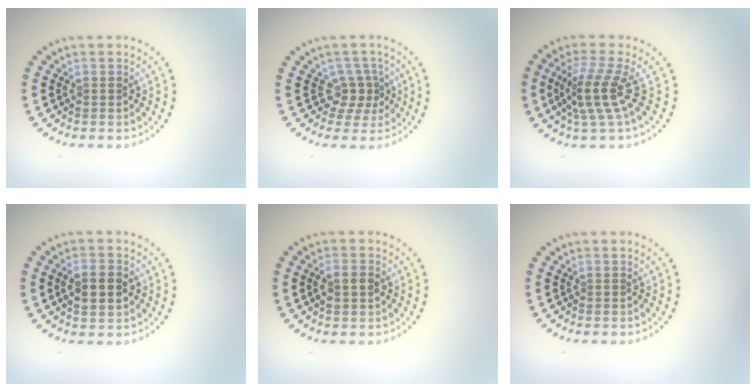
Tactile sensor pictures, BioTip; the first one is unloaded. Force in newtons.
{"total": 2.4, "press": 1.7, "slide": 1.7}
{"total": 3.7, "press": 2.7, "slide": 2.5}
{"total": 2.9, "press": 2.9, "slide": 0.1}
{"total": 1.9, "press": 1.9, "slide": 0.1}
{"total": 0.0}